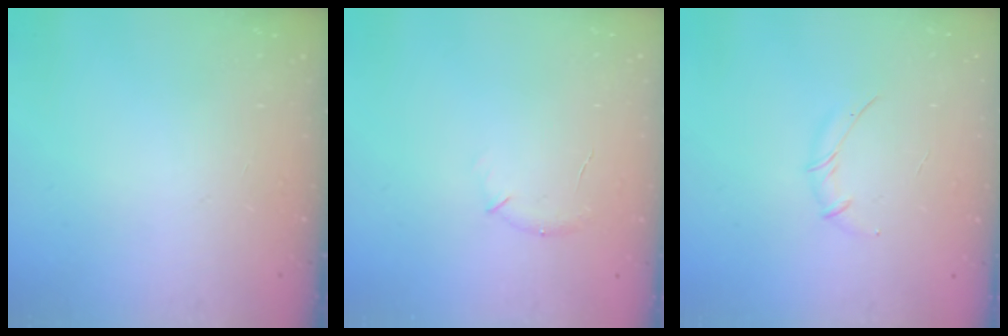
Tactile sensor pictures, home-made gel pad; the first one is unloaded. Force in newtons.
{"total": 6.6, "press": 6.3, "slide": 1.7}
{"total": 4.4, "press": 4.3, "slide": 0.9}